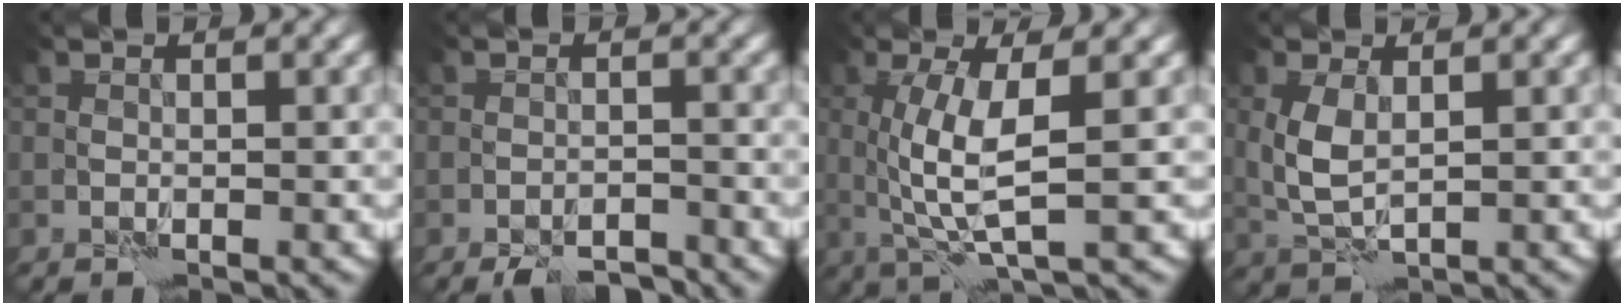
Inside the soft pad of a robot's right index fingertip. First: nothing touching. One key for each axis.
{"total": 4.1, "fx": -3.7, "fy": 1.0, "fz": 1.6, "tx": -0.018, "ty": -0.006, "tz": -0.056}
{"total": 4.9, "fx": 0.9, "fy": 1.1, "fz": 4.7, "tx": -0.094, "ty": -0.005, "tz": 0.019}
{"total": 3.1, "fx": 0.9, "fy": 1.5, "fz": 2.6, "tx": -0.064, "ty": 0.000, "tz": 0.021}